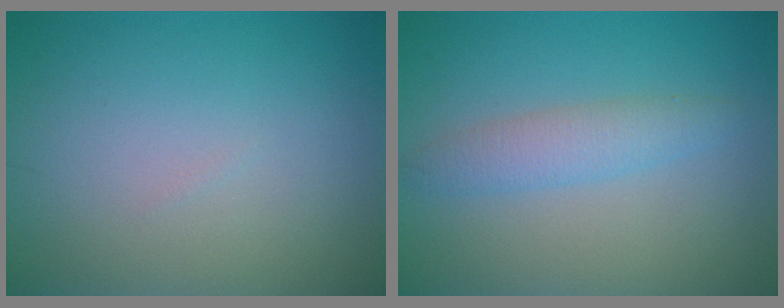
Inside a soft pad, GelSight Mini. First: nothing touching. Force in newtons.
{"total": 2.5, "press": 2.5, "slide": 0.1}